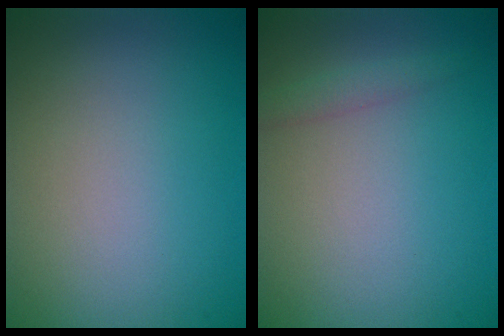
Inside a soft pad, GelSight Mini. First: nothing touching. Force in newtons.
{"total": 1.2, "press": 1.2, "slide": 0.1}